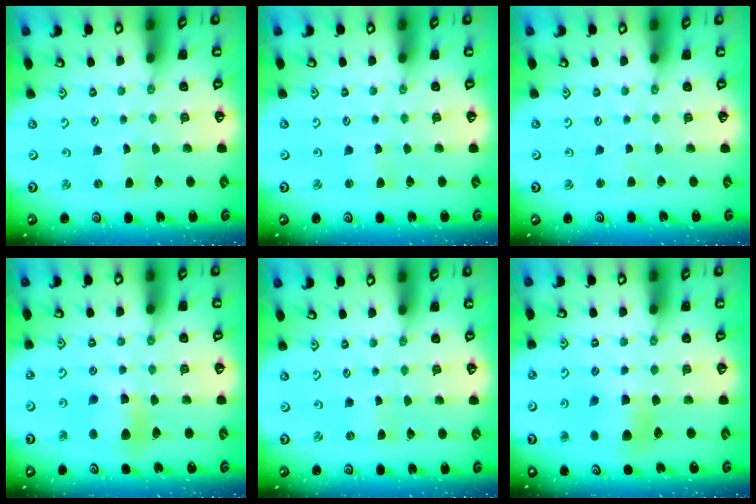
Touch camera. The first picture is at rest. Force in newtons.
{"total": 1.9, "press": 1.9, "slide": 0.3}
{"total": 1.4, "press": 1.3, "slide": 0.3}
{"total": 9.1, "press": 9.1, "slide": 1.0}
{"total": 0.0}
{"total": 7.0, "press": 6.9, "slide": 1.1}